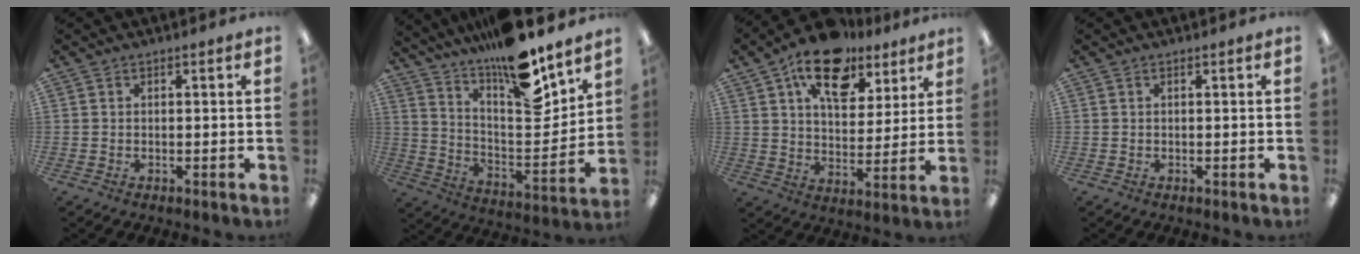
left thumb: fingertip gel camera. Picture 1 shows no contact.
{"total": 17.6, "force": [14.3, 3.4, 9.7], "torque": [-0.162, -0.115, 0.239]}
{"total": 17.0, "force": [10.8, 9.3, 9.3], "torque": [-0.140, -0.052, 0.189]}
{"total": 0.0}